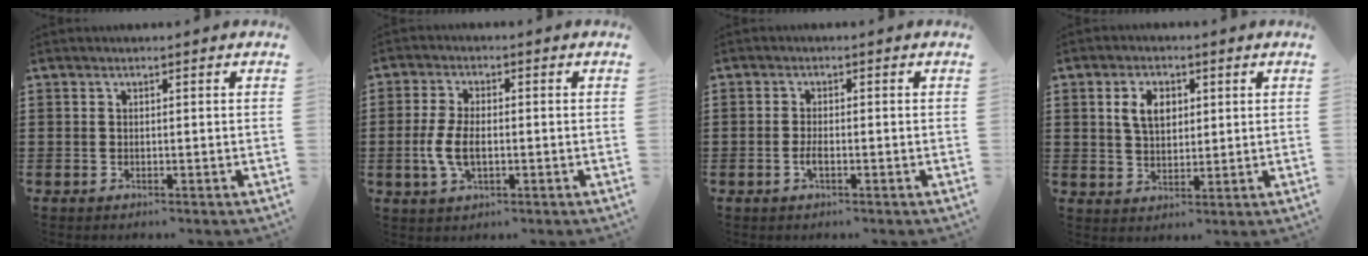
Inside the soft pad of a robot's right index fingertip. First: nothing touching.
{"total": 5.4, "force": [-0.8, 2.6, 4.7], "torque": [-0.111, -0.006, -0.021]}
{"total": 1.8, "force": [-0.7, 0.5, 1.6], "torque": [-0.038, -0.004, -0.015]}
{"total": 4.7, "force": [1.3, 3.0, 3.3], "torque": [-0.077, 0.013, 0.022]}